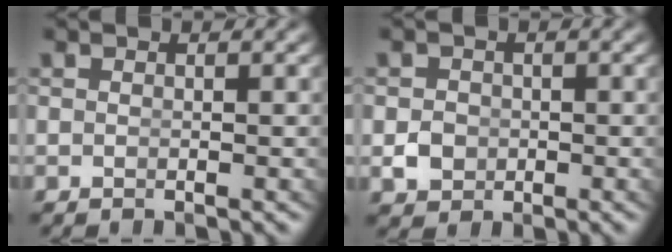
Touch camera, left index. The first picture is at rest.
{"total": 1.4, "force": [-0.6, 1.2, 0.5], "torque": [-0.008, -0.011, -0.002]}